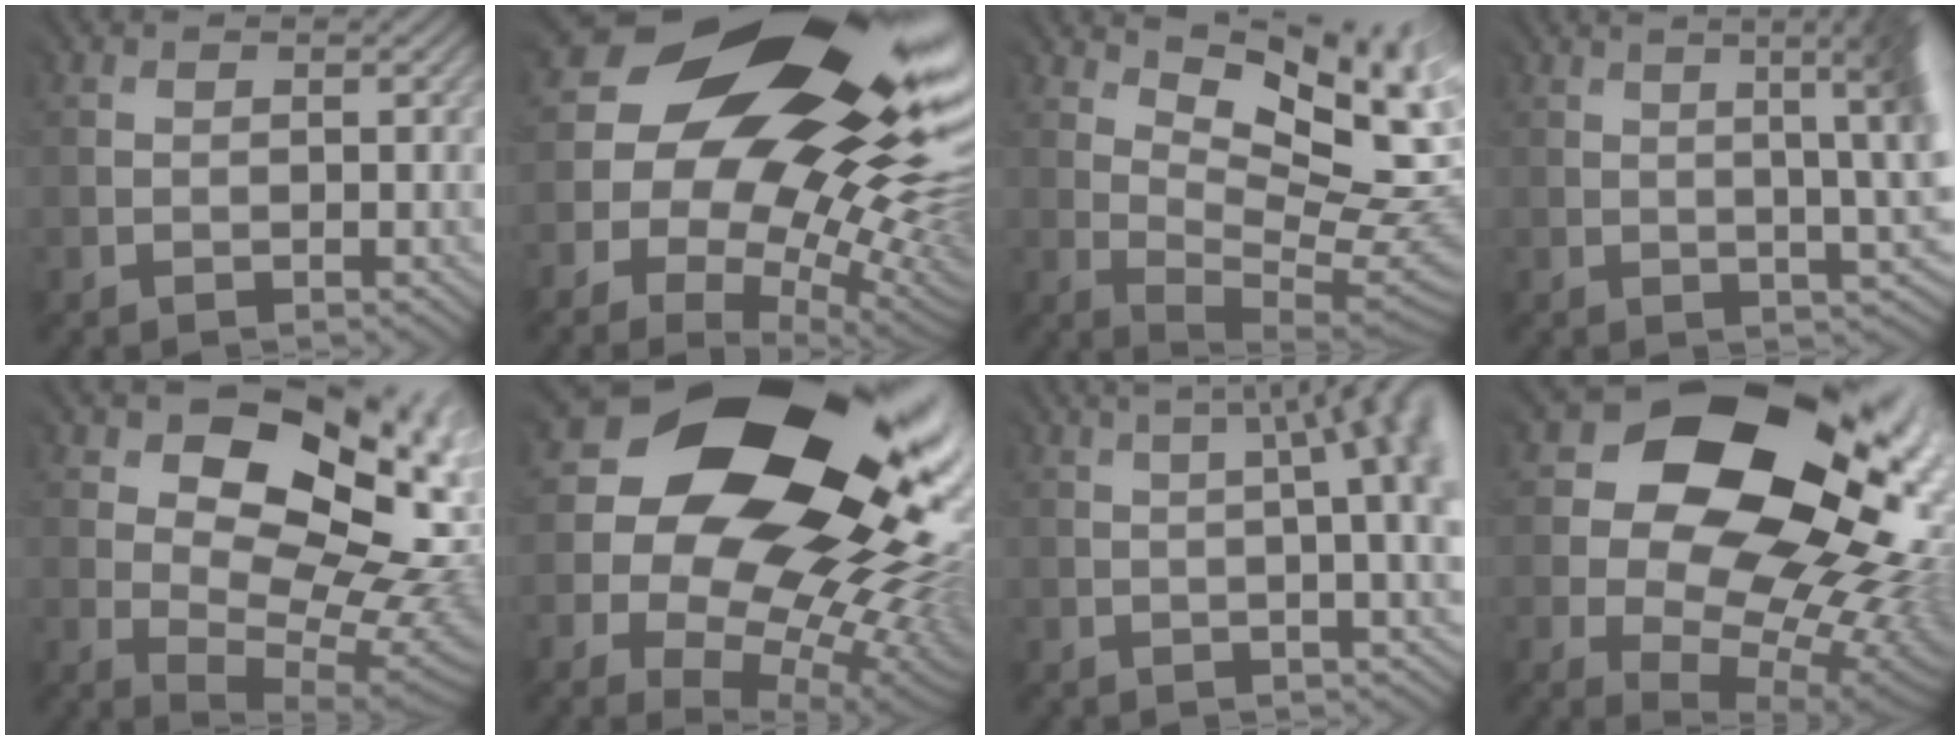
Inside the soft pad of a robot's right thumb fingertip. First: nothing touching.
{"total": 20.1, "force": [4.8, 12.9, 14.6], "torque": [-0.251, 0.022, 0.092]}
{"total": 16.7, "force": [7.5, 6.8, 13.3], "torque": [-0.199, 0.037, 0.125]}
{"total": 8.6, "force": [1.6, 1.8, 8.3], "torque": [-0.079, 0.017, 0.020]}
{"total": 15.6, "force": [5.1, 8.9, 11.8], "torque": [-0.164, 0.018, 0.089]}
{"total": 21.2, "force": [5.6, 15.2, 13.7], "torque": [-0.256, 0.014, 0.127]}
{"total": 13.0, "force": [3.0, 4.1, 11.9], "torque": [-0.124, 0.059, 0.035]}
{"total": 19.2, "force": [5.1, 13.8, 12.4], "torque": [-0.190, 0.011, 0.100]}